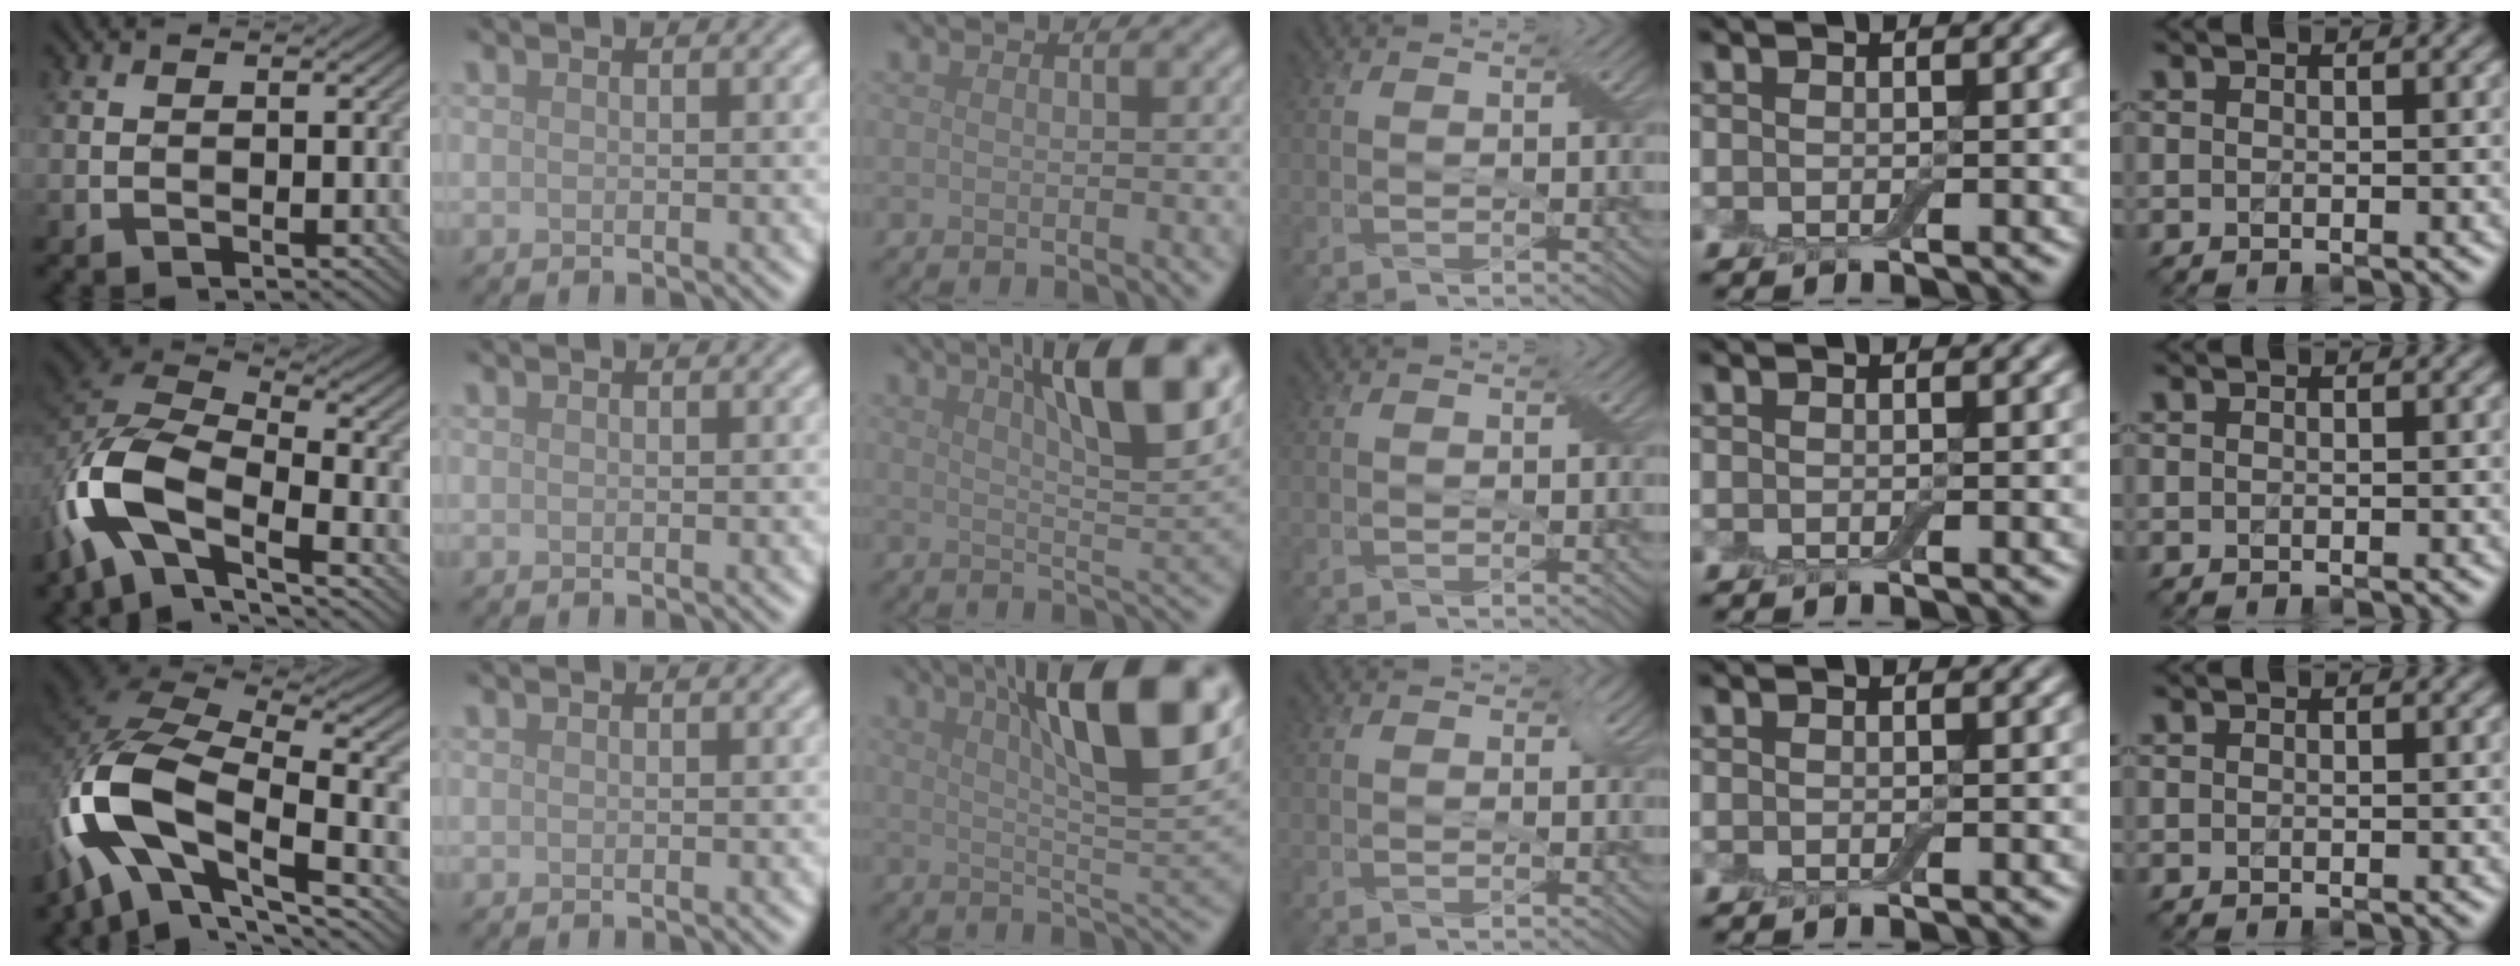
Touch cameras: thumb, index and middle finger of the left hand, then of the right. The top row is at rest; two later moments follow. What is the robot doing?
{"motion": "extract", "object": "airpods case & airpods"}